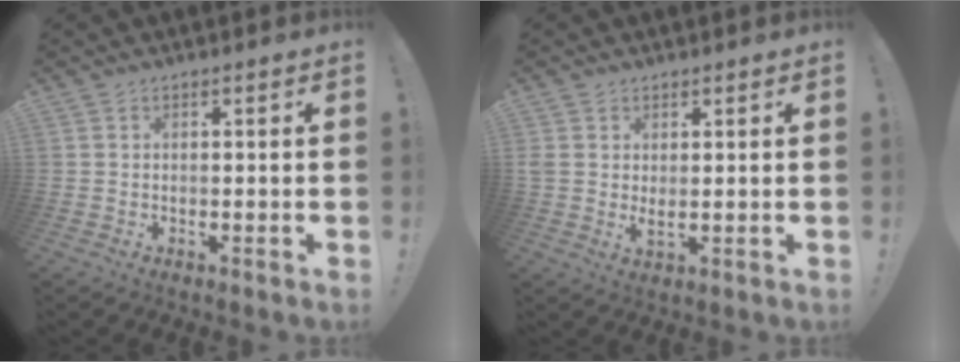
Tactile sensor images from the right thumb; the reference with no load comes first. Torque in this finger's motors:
{"motor_torque": [-0.01, 0.10, 0.54, -0.17, 0.02]}